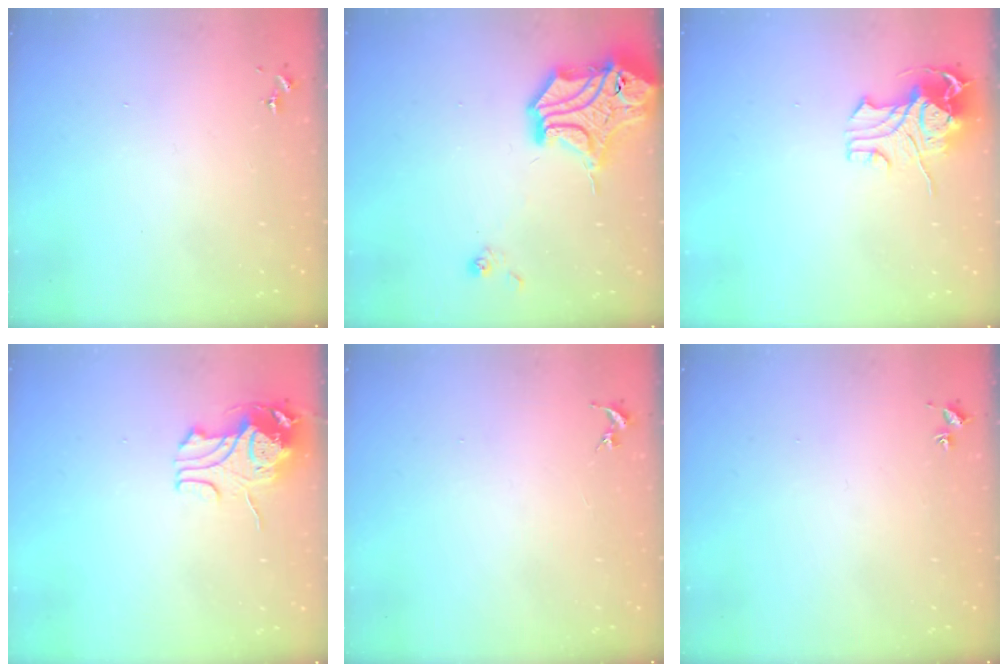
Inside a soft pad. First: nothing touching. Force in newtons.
{"total": 17.2, "press": 17.0, "slide": 2.6}
{"total": 10.4, "press": 10.3, "slide": 1.3}
{"total": 9.4, "press": 9.4, "slide": 1.1}
{"total": 0.0}
{"total": 1.7, "press": 1.7, "slide": 0.2}